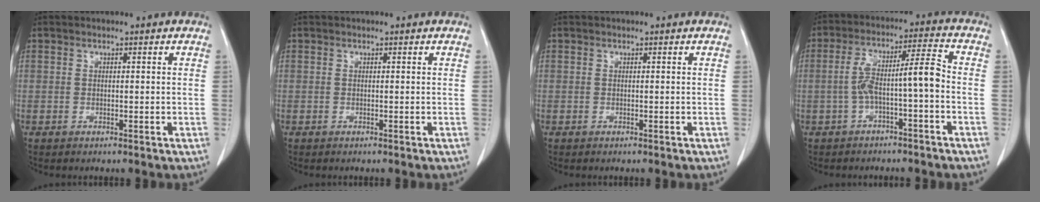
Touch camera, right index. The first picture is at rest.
{"total": 0.0}
{"total": 0.0}
{"total": 7.7, "force": [-1.7, 0.7, 7.5], "torque": [-0.139, 0.035, -0.027]}